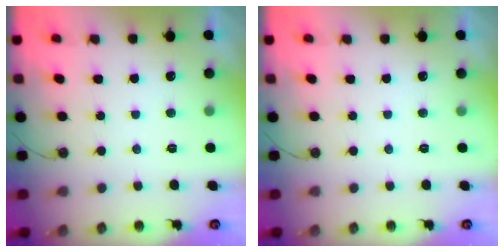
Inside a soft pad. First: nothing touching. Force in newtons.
{"total": 0.0}